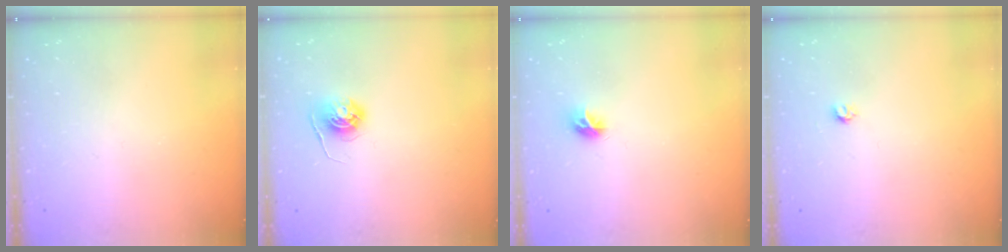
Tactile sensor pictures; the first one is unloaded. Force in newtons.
{"total": 5.6, "press": 5.5, "slide": 0.6}
{"total": 5.8, "press": 5.8, "slide": 0.5}
{"total": 3.2, "press": 3.2, "slide": 0.3}